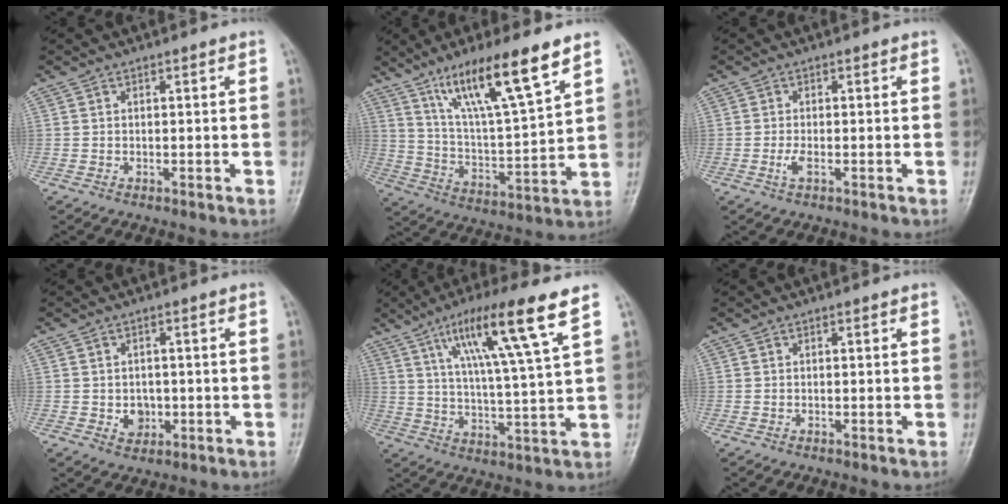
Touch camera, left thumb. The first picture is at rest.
{"total": 16.5, "force": [10.4, 2.3, 12.6], "torque": [-0.215, -0.046, 0.196]}
{"total": 1.8, "force": [-0.5, 0.6, 1.6], "torque": [-0.038, -0.003, -0.011]}
{"total": 3.5, "force": [-0.5, 3.0, 1.8], "torque": [-0.011, 0.002, 0.000]}
{"total": 15.3, "force": [8.1, 0.9, 13.0], "torque": [-0.226, -0.026, 0.138]}
{"total": 0.0}